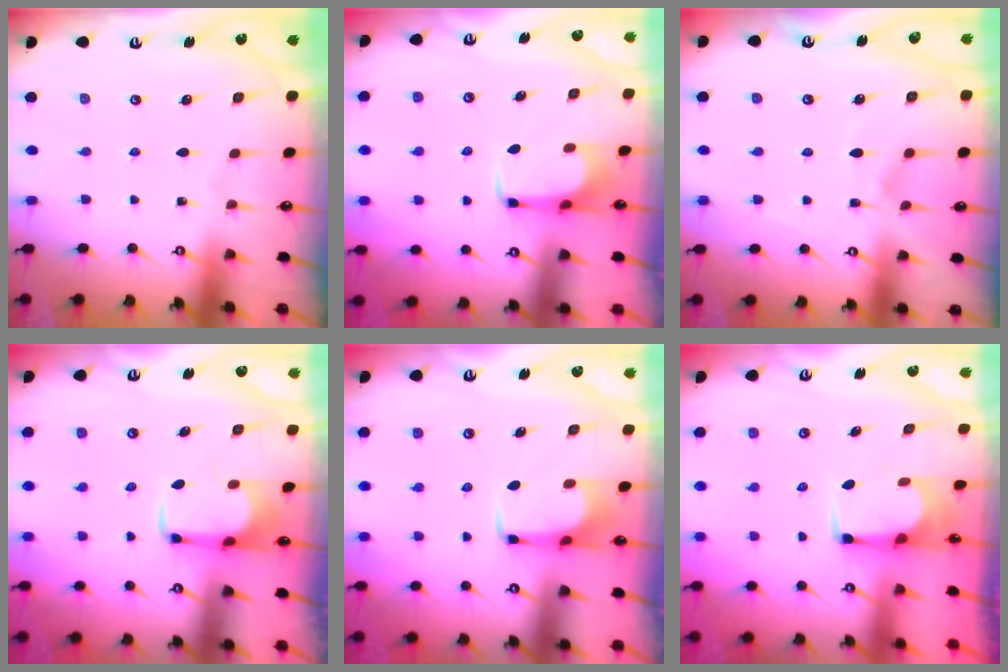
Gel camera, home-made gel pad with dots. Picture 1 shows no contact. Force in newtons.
{"total": 1.6, "press": 1.5, "slide": 0.5}
{"total": 3.9, "press": 3.9, "slide": 0.3}
{"total": 1.7, "press": 1.7, "slide": 0.5}
{"total": 0.6, "press": 0.5, "slide": 0.2}
{"total": 2.1, "press": 2.1, "slide": 0.2}